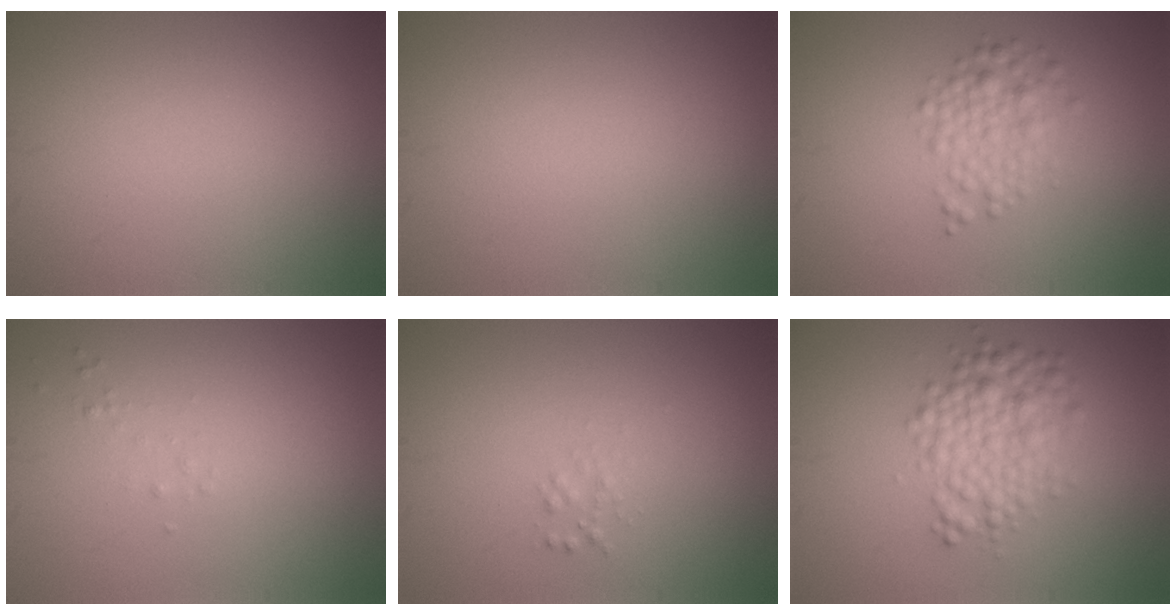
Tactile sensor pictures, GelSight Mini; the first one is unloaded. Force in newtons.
{"total": 0.0}
{"total": 2.6, "press": 2.5, "slide": 0.0}
{"total": 0.5, "press": 0.5, "slide": 0.0}
{"total": 0.7, "press": 0.7, "slide": 0.0}
{"total": 4.0, "press": 4.0, "slide": 0.1}